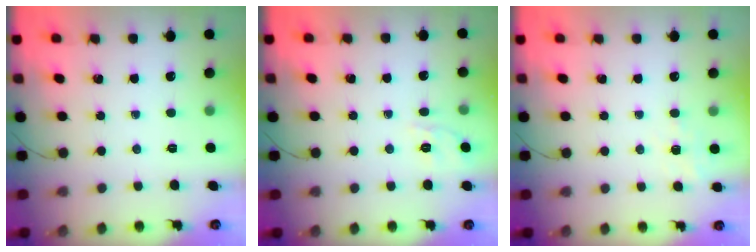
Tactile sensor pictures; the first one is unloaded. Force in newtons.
{"total": 2.0, "press": 1.2, "slide": 1.5}
{"total": 5.9, "press": 5.6, "slide": 1.7}